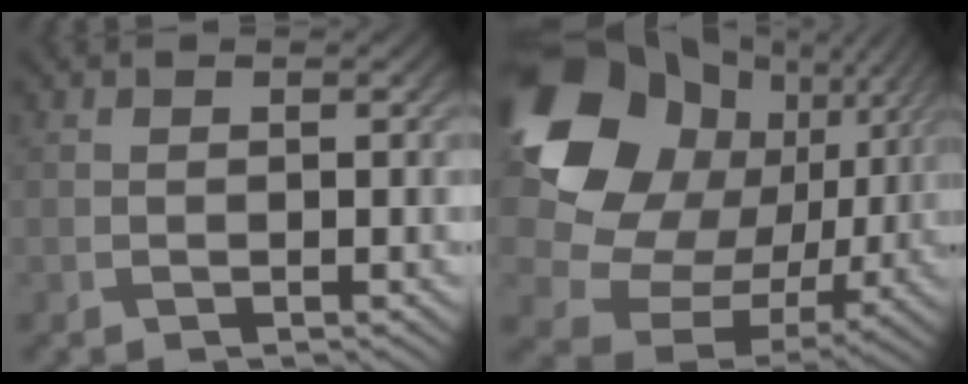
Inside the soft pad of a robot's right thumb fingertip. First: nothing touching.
{"total": 19.2, "force": [4.2, 15.6, 10.4], "torque": [-0.251, -0.019, 0.095]}